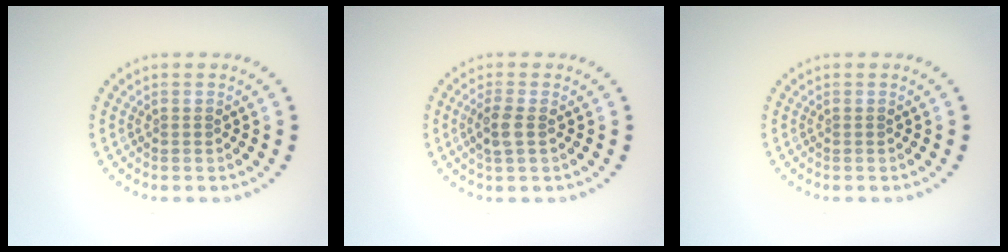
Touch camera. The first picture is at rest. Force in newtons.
{"total": 2.0, "press": 1.9, "slide": 0.6}
{"total": 0.0}